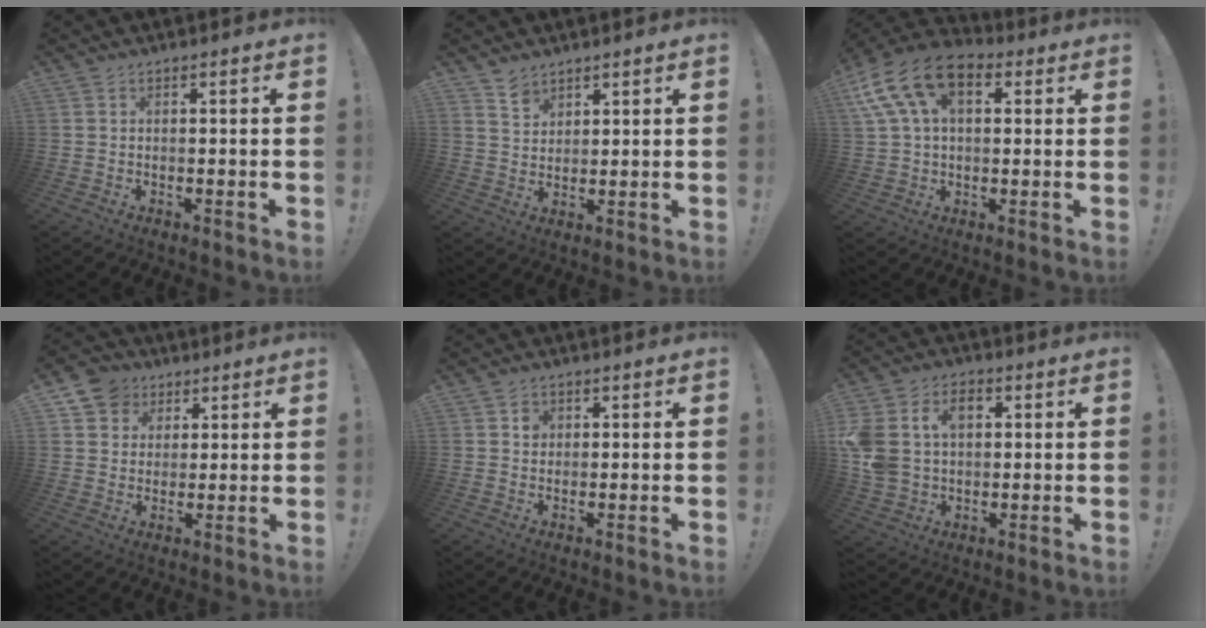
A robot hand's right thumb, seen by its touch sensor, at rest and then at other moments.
{"total": 4.9, "force": [4.0, 2.7, 0.8], "torque": [-0.008, -0.031, 0.076]}
{"total": 16.3, "force": [6.7, 9.9, 11.0], "torque": [-0.207, -0.017, 0.121]}
{"total": 8.5, "force": [3.9, 7.3, 1.8], "torque": [-0.023, -0.021, 0.077]}
{"total": 2.2, "force": [0.6, 2.0, 0.7], "torque": [0.006, -0.004, 0.006]}
{"total": 13.2, "force": [3.5, 10.1, 7.7], "torque": [-0.152, -0.006, 0.065]}